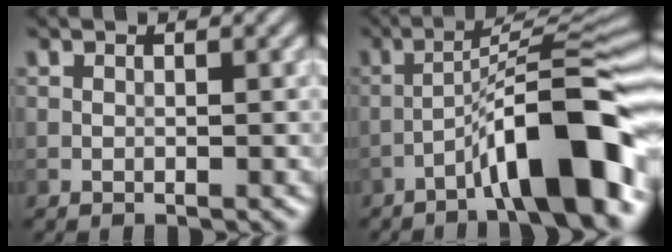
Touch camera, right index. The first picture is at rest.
{"total": 10.5, "force": [-5.4, 1.7, 8.9], "torque": [-0.131, 0.032, -0.084]}